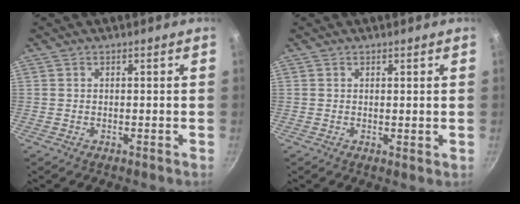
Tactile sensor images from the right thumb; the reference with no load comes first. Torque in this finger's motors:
{"motor_torque": [-0.24, -0.06, -0.21, 0.16, -0.03]}